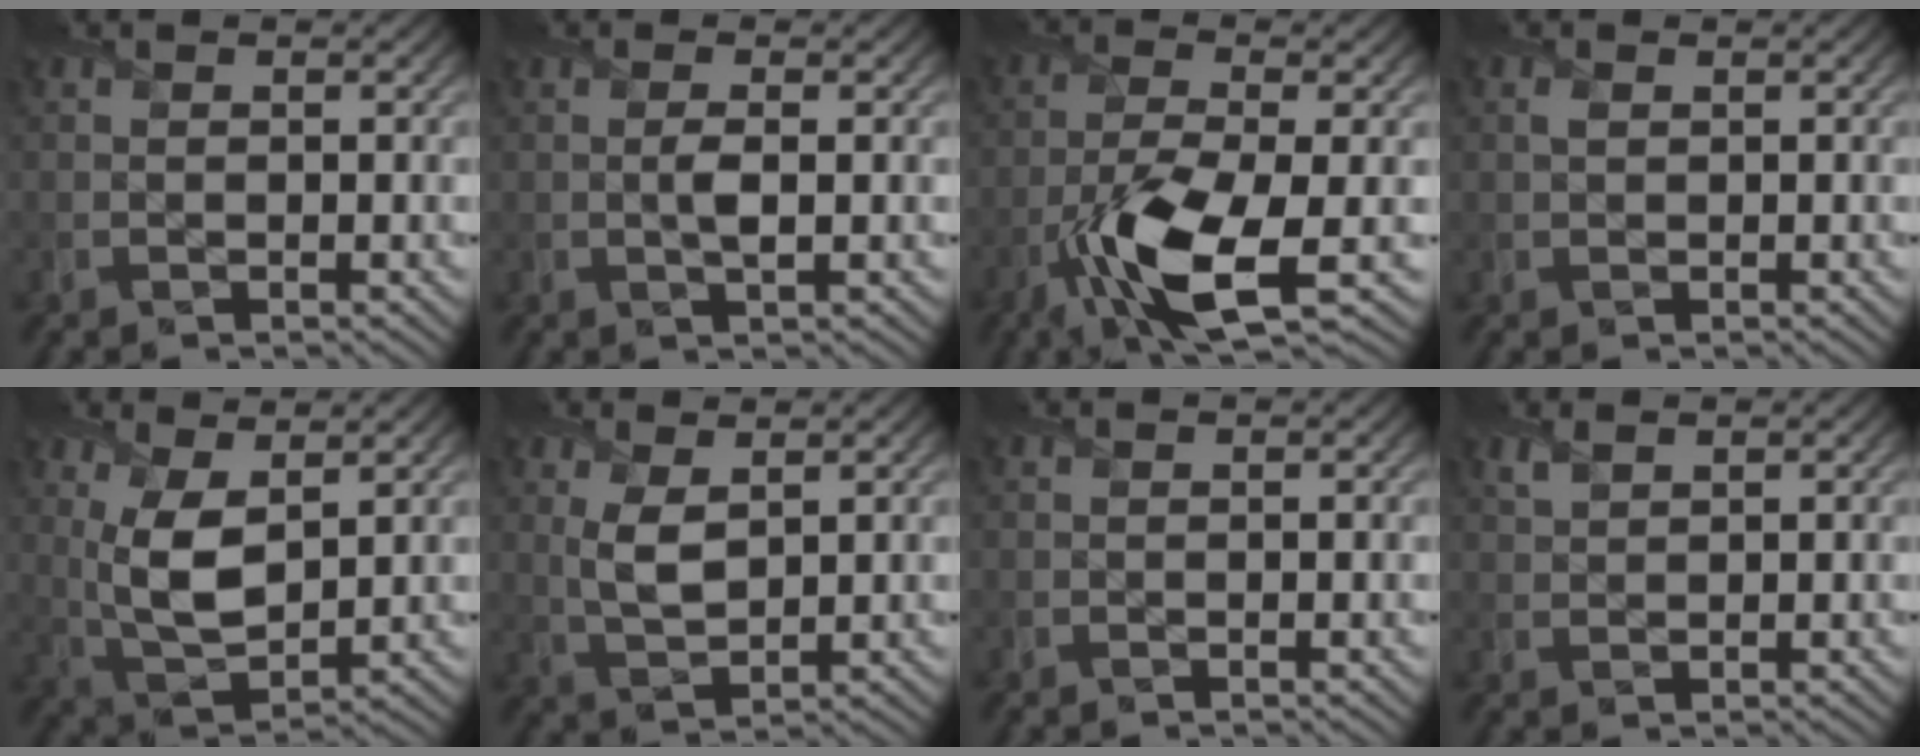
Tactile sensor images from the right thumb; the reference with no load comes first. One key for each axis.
{"total": 1.9, "fx": 0.1, "fy": 0.3, "fz": 1.9, "tx": -0.040, "ty": 0.002, "tz": -0.001}
{"total": 9.6, "fx": -4.0, "fy": 2.8, "fz": 8.3, "tx": -0.166, "ty": -0.010, "tz": -0.084}
{"total": 0.8, "fx": 0.4, "fy": 0.4, "fz": 0.6, "tx": -0.015, "ty": -0.001, "tz": 0.008}
{"total": 7.8, "fx": 2.4, "fy": 3.8, "fz": 6.4, "tx": -0.148, "ty": -0.003, "tz": 0.047}
{"total": 4.6, "fx": 1.6, "fy": 2.2, "fz": 3.7, "tx": -0.092, "ty": -0.003, "tz": 0.037}
{"total": 0.0}
{"total": 1.4, "fx": 1.2, "fy": 0.5, "fz": 0.4, "tx": -0.016, "ty": 0.000, "tz": 0.029}